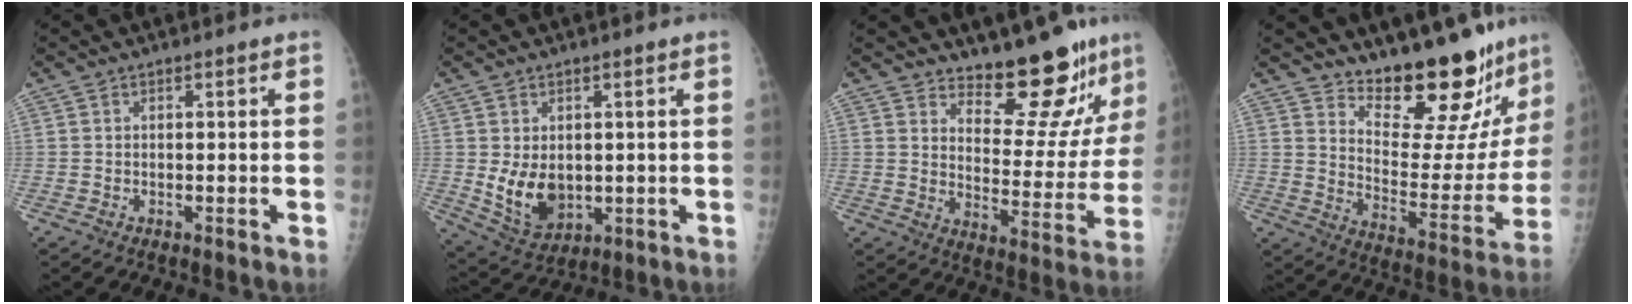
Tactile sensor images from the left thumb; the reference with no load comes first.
{"total": 8.4, "force": [0.1, 6.1, 5.8], "torque": [-0.078, -0.019, 0.024]}
{"total": 14.2, "force": [12.2, 4.3, 5.9], "torque": [-0.032, -0.114, 0.174]}
{"total": 20.2, "force": [17.8, 5.4, 8.1], "torque": [-0.065, -0.155, 0.248]}